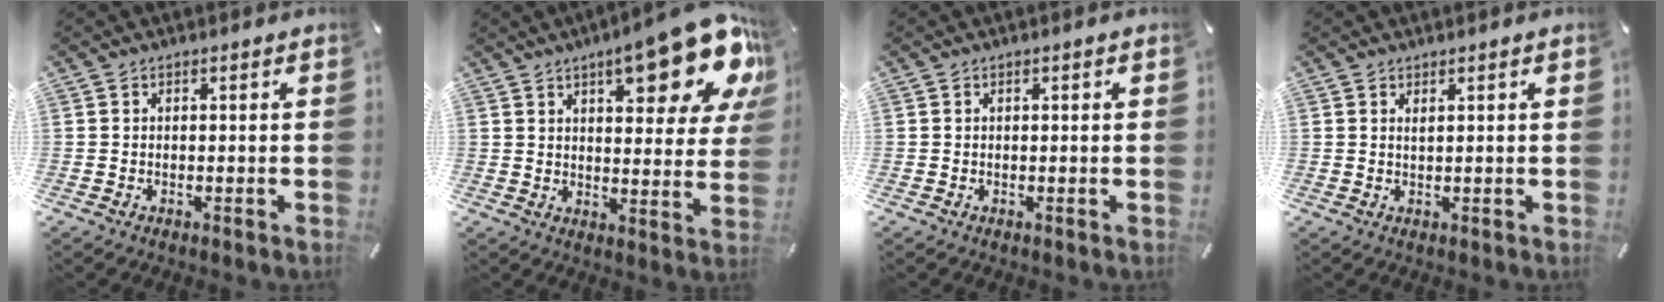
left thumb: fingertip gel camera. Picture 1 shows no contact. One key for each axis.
{"total": 20.1, "fx": 11.3, "fy": 7.2, "fz": 14.9, "tx": -0.195, "ty": -0.065, "tz": 0.180}
{"total": 0.0}
{"total": 1.0, "fx": 0.6, "fy": 0.1, "fz": 0.7, "tx": -0.015, "ty": -0.001, "tz": 0.012}